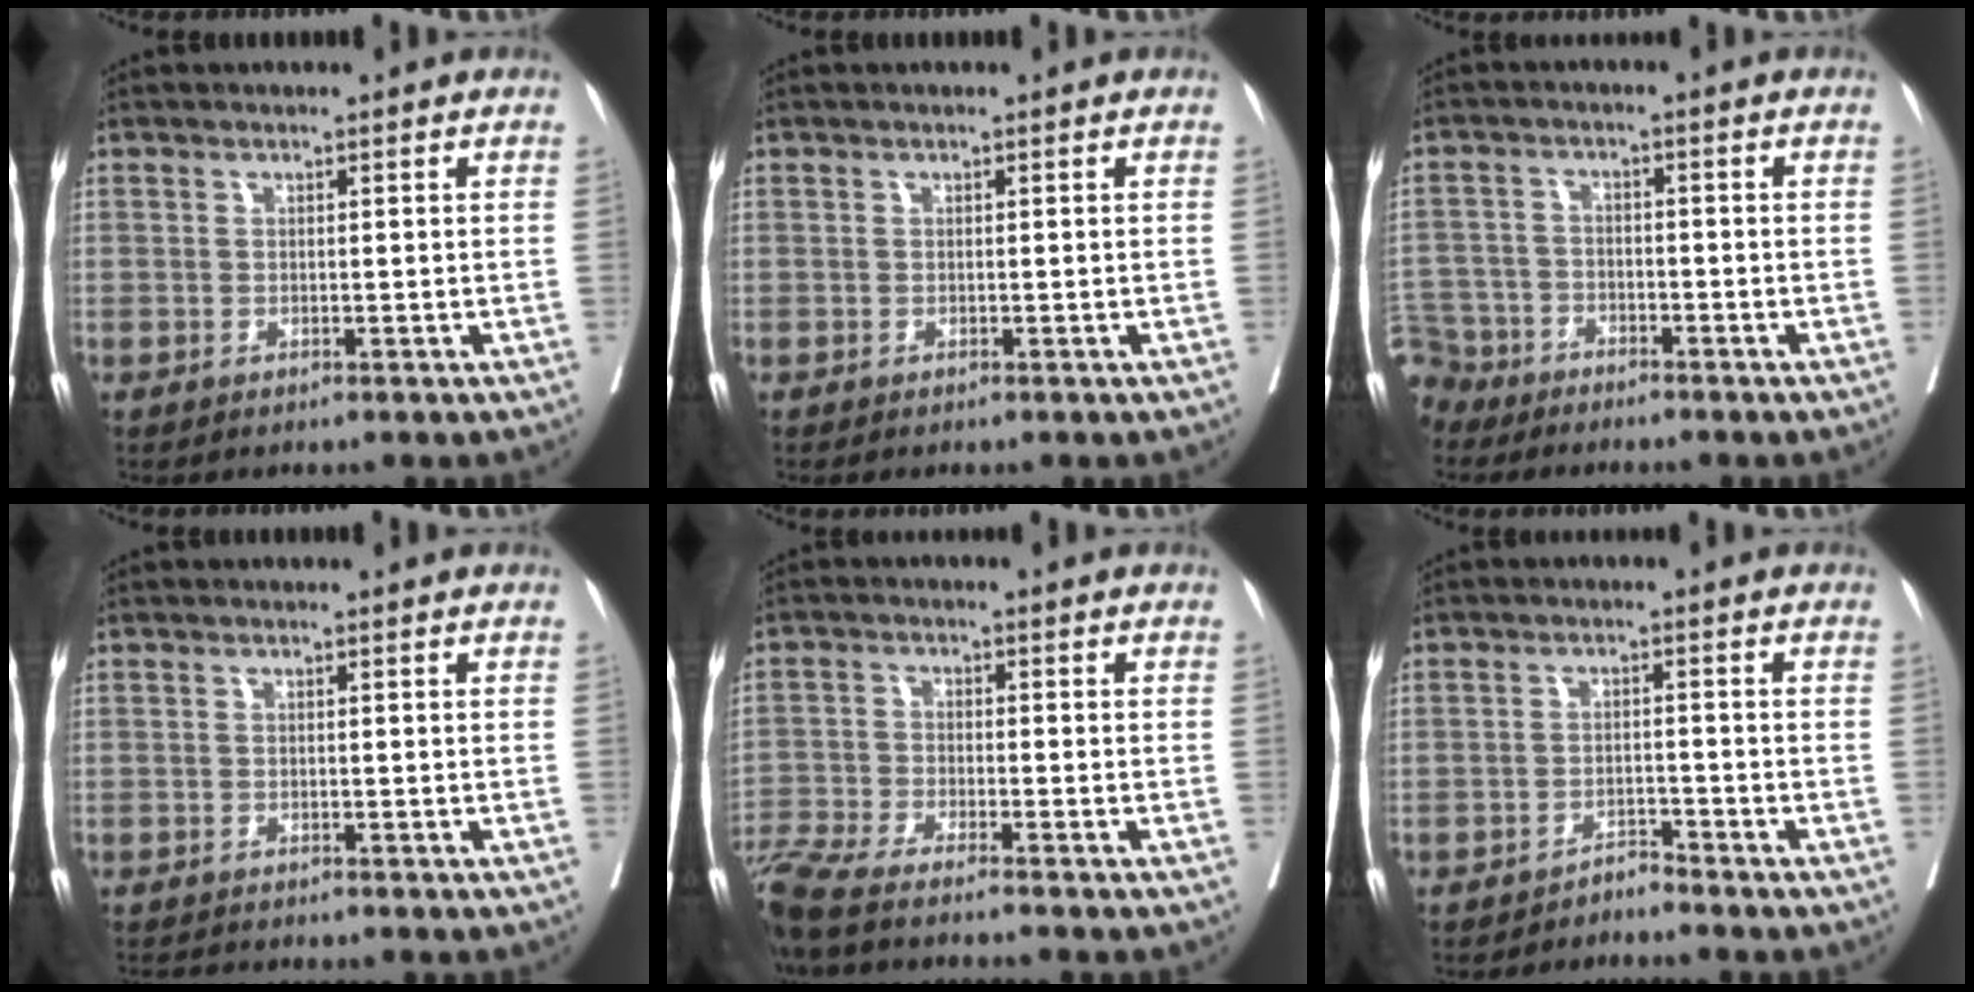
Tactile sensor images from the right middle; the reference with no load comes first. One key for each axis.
{"total": 0.0}
{"total": 7.2, "fx": -6.2, "fy": 3.6, "fz": -0.1, "tx": -0.006, "ty": 0.001, "tz": -0.121}
{"total": 2.0, "fx": -1.9, "fy": -0.4, "fz": 0.3, "tx": -0.004, "ty": -0.008, "tz": -0.034}
{"total": 8.3, "fx": -6.7, "fy": -1.3, "fz": 4.7, "tx": -0.065, "ty": -0.035, "tz": -0.113}
{"total": 2.1, "fx": -2.0, "fy": -0.4, "fz": -0.2, "tx": 0.012, "ty": -0.006, "tz": -0.034}